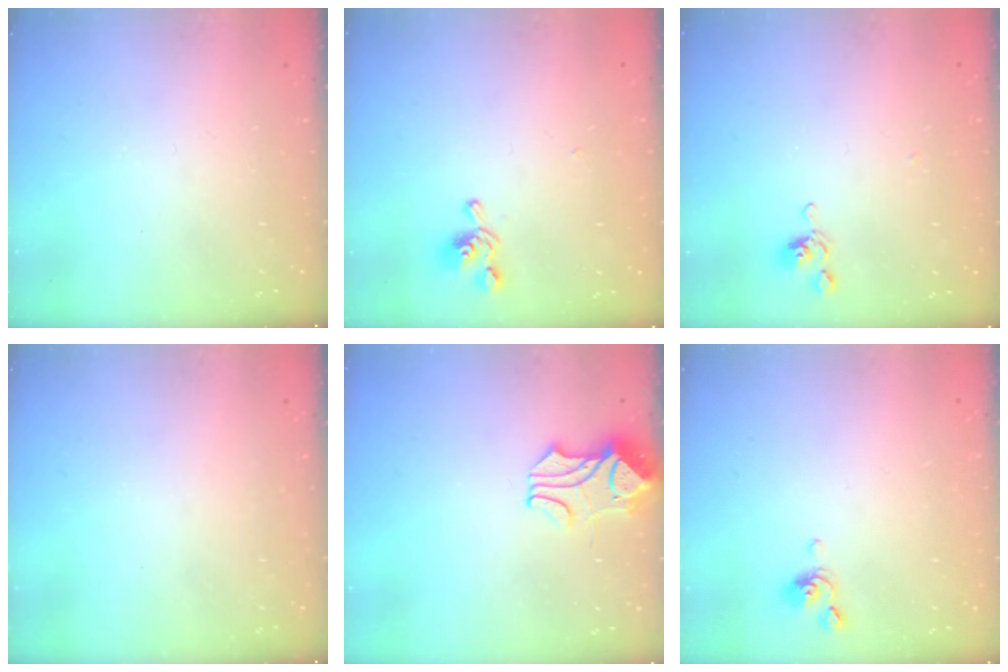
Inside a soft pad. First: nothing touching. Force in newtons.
{"total": 1.6, "press": 1.2, "slide": 1.1}
{"total": 3.9, "press": 3.9, "slide": 0.4}
{"total": 0.0}
{"total": 2.1, "press": 1.8, "slide": 1.2}
{"total": 2.3, "press": 2.3, "slide": 0.6}